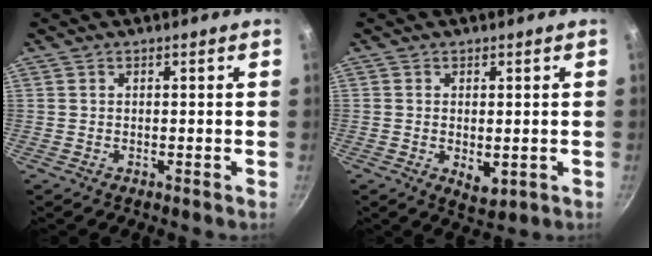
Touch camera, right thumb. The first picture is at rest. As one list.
[{"total": 4.2, "force": [-0.5, 2.3, 3.5], "torque": [-0.050, -0.012, -0.001]}]